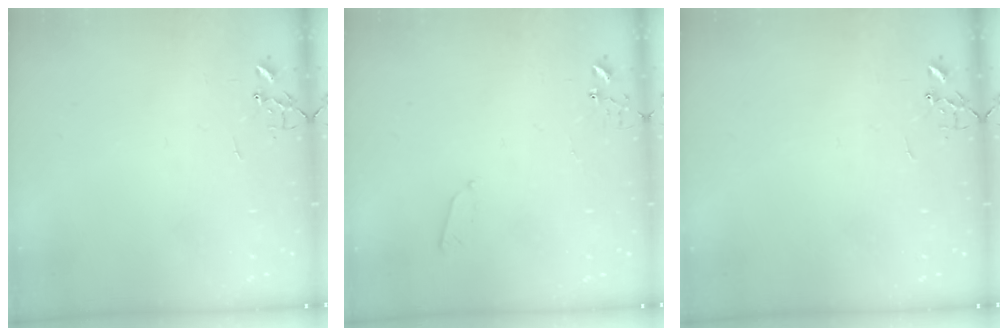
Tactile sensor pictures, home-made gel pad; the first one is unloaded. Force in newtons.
{"total": 3.4, "press": 3.4, "slide": 0.5}
{"total": 0.0}